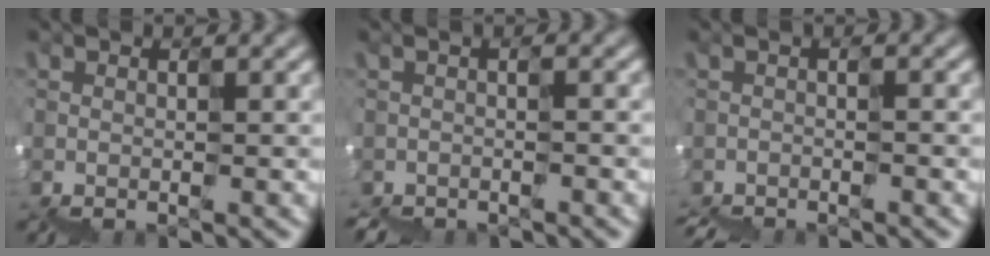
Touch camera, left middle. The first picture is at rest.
{"total": 2.0, "force": [-2.0, 0.1, 0.0], "torque": [0.007, 0.008, -0.021]}
{"total": 2.6, "force": [-2.4, 0.2, 0.7], "torque": [-0.006, 0.003, -0.028]}